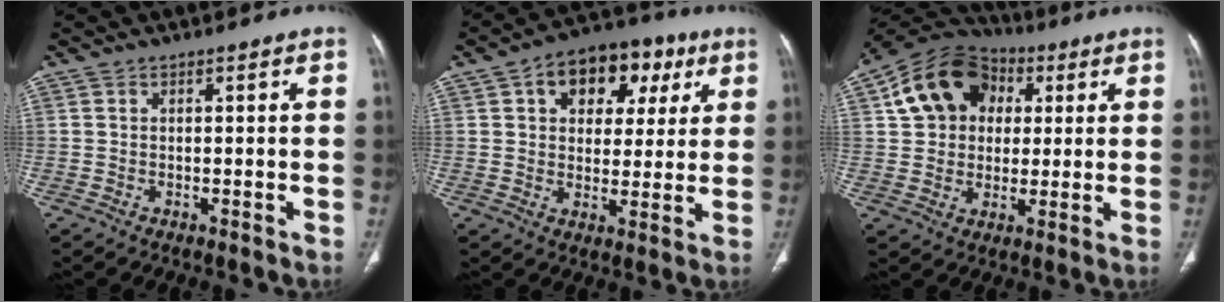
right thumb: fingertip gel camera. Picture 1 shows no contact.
{"total": 14.6, "force": [6.0, 9.8, 9.0], "torque": [-0.078, 0.006, 0.086]}
{"total": 15.3, "force": [4.1, 12.1, 8.3], "torque": [-0.123, 0.013, 0.063]}